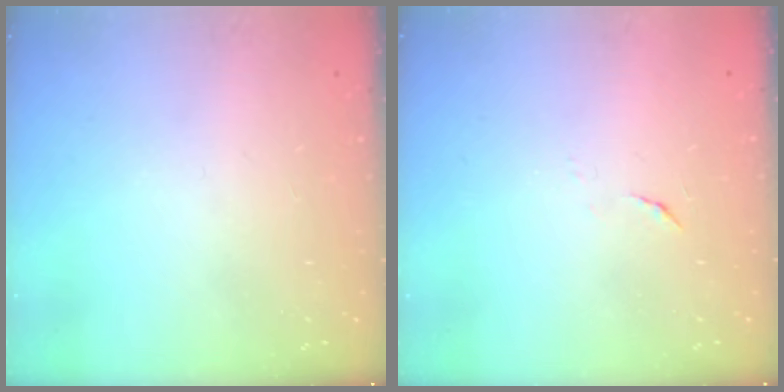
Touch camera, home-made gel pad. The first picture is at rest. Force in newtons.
{"total": 3.9, "press": 3.9, "slide": 0.4}